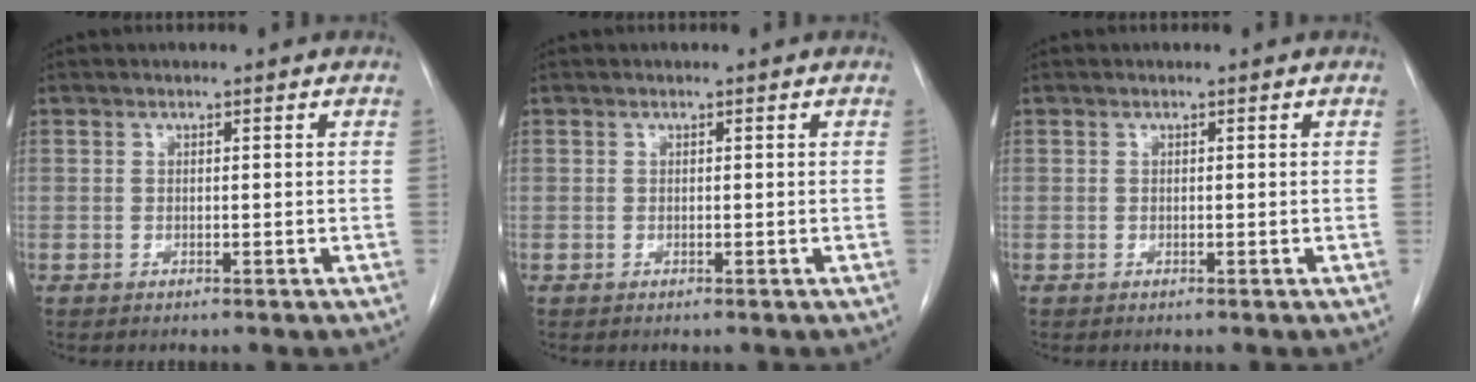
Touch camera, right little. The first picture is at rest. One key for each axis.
{"total": 0.0}
{"total": 0.0}